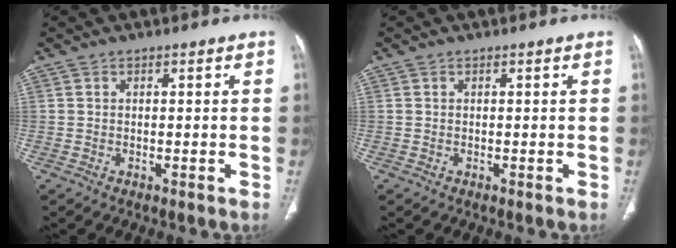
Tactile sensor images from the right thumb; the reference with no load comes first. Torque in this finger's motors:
{"motor_torque": [0.00, 0.00, -0.25, -0.08, 0.00]}